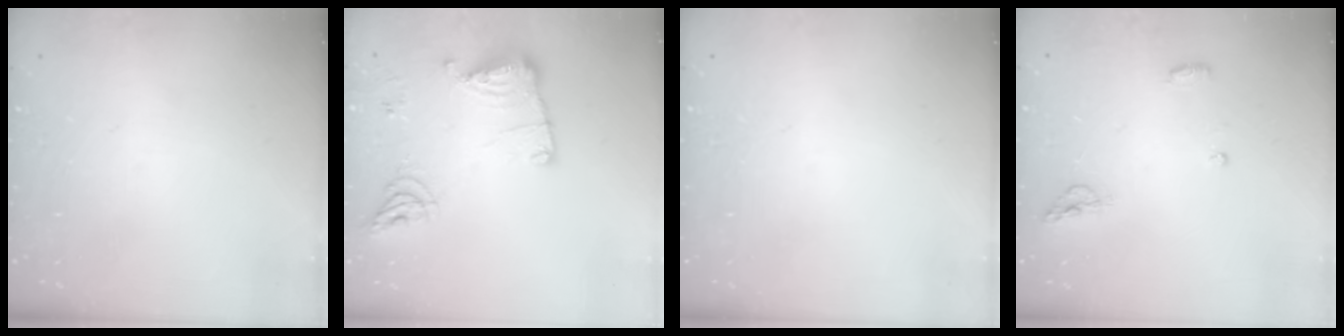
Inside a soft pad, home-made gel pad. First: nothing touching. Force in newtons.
{"total": 14.9, "press": 14.9, "slide": 1.3}
{"total": 0.0}
{"total": 5.3, "press": 5.3, "slide": 0.2}